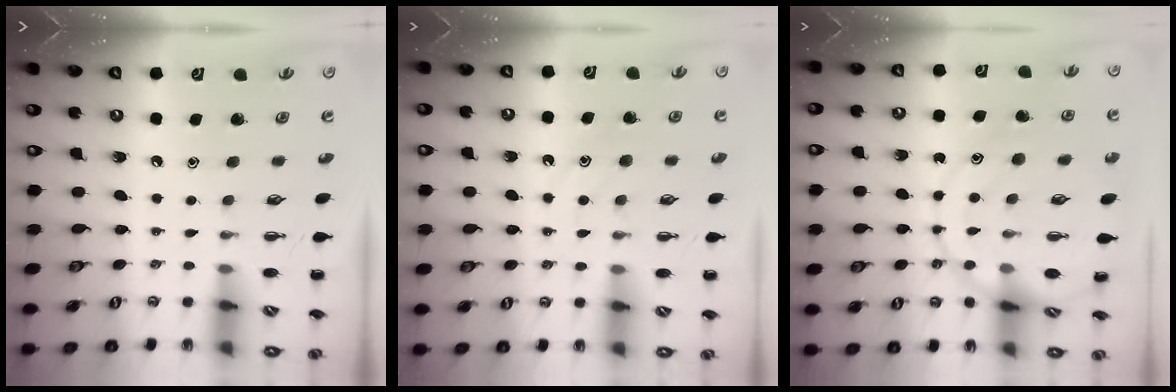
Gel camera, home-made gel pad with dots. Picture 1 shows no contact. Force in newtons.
{"total": 11.7, "press": 11.6, "slide": 1.0}
{"total": 13.0, "press": 12.9, "slide": 1.6}